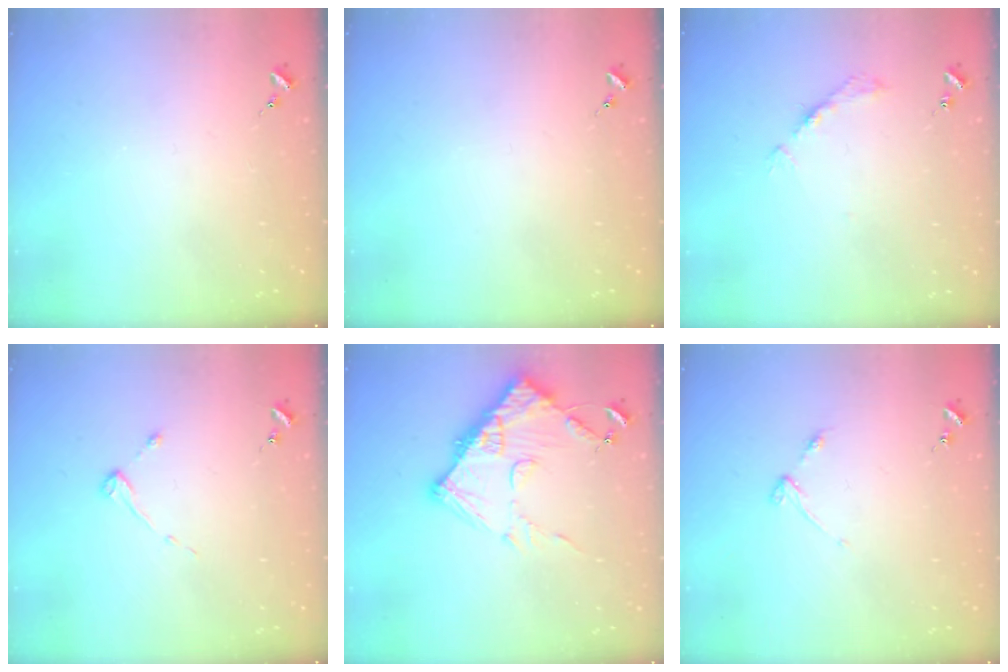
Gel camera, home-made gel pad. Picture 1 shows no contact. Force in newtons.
{"total": 0.0}
{"total": 5.0, "press": 5.0, "slide": 0.7}
{"total": 2.6, "press": 2.6, "slide": 0.4}
{"total": 13.1, "press": 13.1, "slide": 1.4}
{"total": 2.9, "press": 2.8, "slide": 0.4}